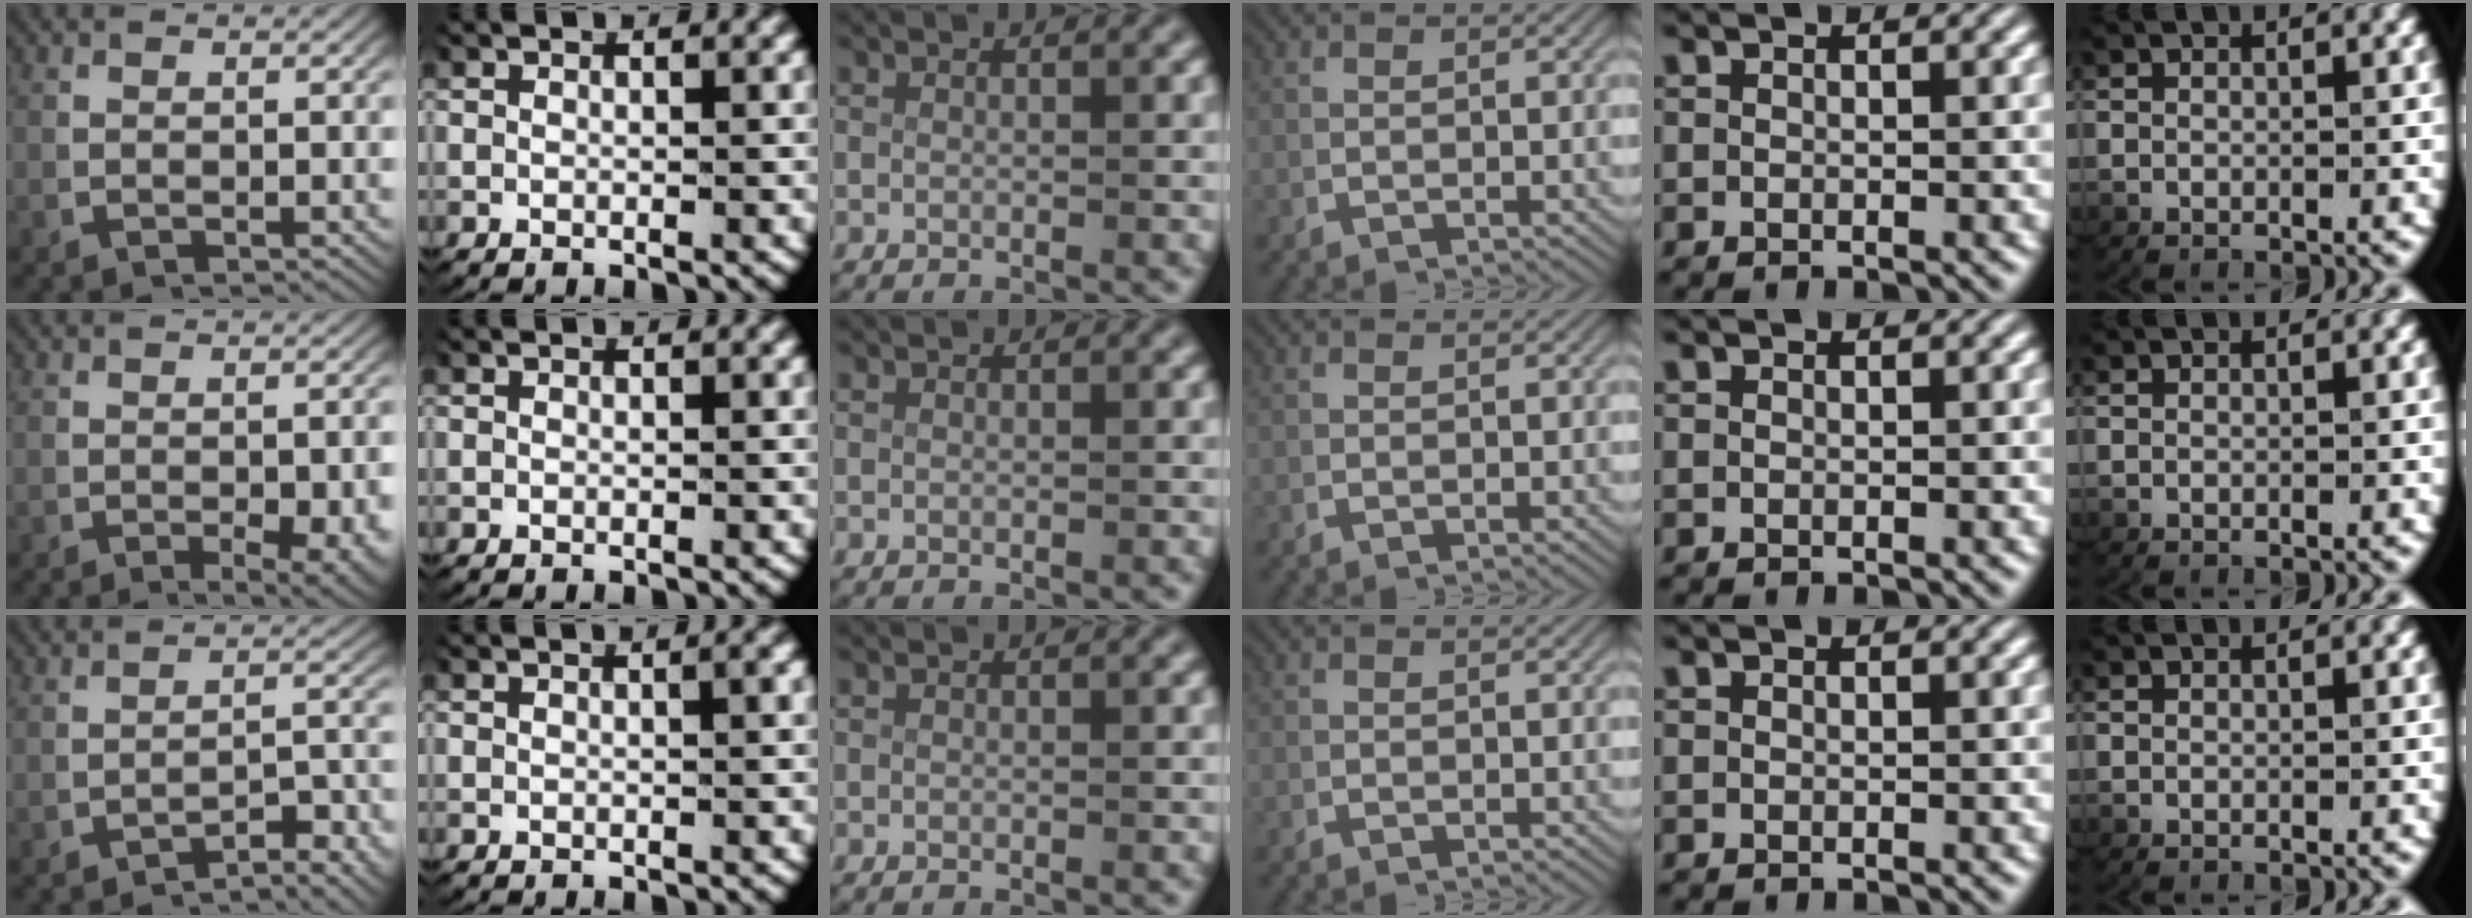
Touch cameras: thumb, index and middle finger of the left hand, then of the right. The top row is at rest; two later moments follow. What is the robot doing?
{"motion": "lift_and_place", "object": "map"}